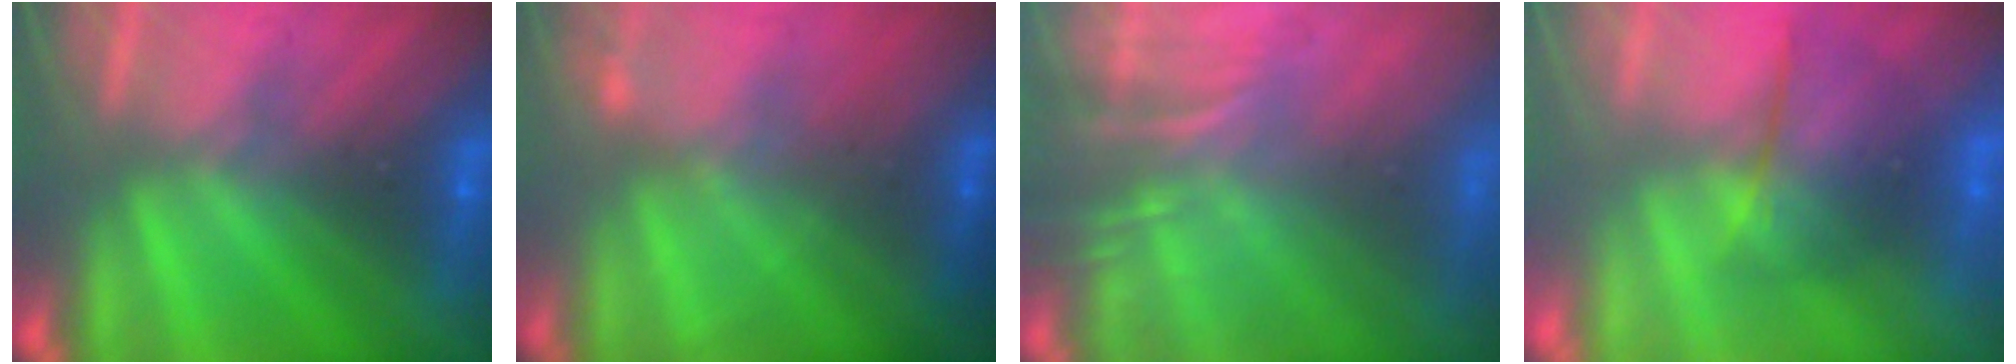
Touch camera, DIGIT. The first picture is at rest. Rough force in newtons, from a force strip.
{"total": 2.2}
{"total": 7.2}
{"total": 2.2}